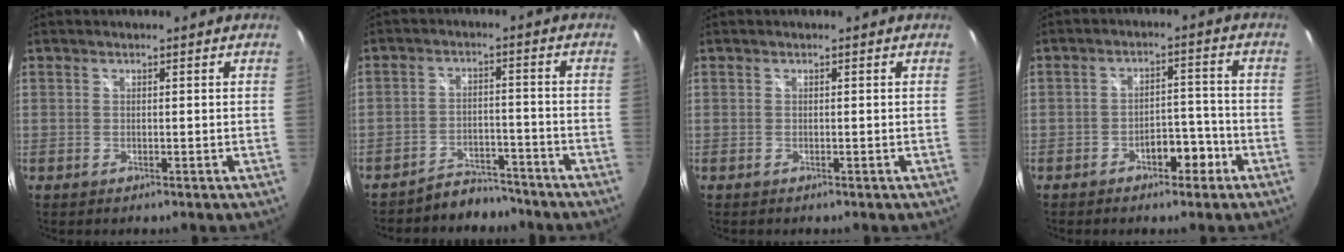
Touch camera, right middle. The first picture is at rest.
{"total": 6.6, "force": [-6.2, 2.4, 0.3], "torque": [-0.019, 0.013, -0.089]}
{"total": 0.0}
{"total": 5.1, "force": [-3.3, 2.8, 2.8], "torque": [-0.047, 0.013, -0.042]}